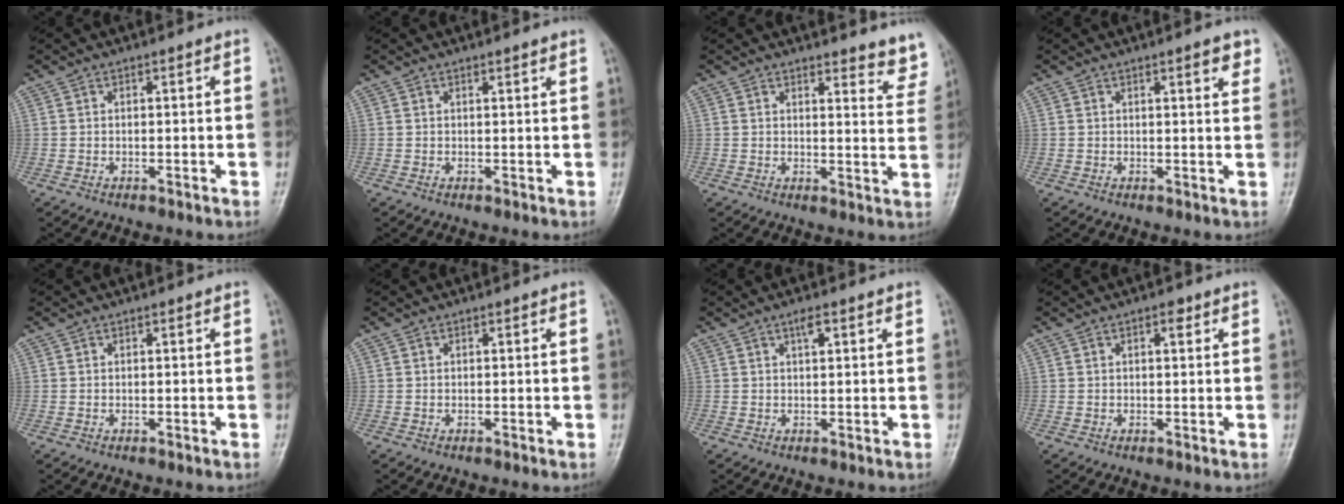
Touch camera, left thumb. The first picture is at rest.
{"total": 1.0, "force": [0.8, 0.1, 0.5], "torque": [-0.005, -0.003, 0.013]}
{"total": 7.0, "force": [6.6, 2.0, 1.5], "torque": [0.018, -0.048, 0.055]}
{"total": 2.8, "force": [1.7, 0.7, 2.1], "torque": [-0.019, -0.008, 0.020]}
{"total": 0.0}
{"total": 0.0}
{"total": 2.2, "force": [1.1, 0.6, 1.8], "torque": [-0.031, 0.002, 0.019]}
{"total": 1.9, "force": [0.9, 0.9, 1.5], "torque": [-0.017, 0.000, 0.010]}